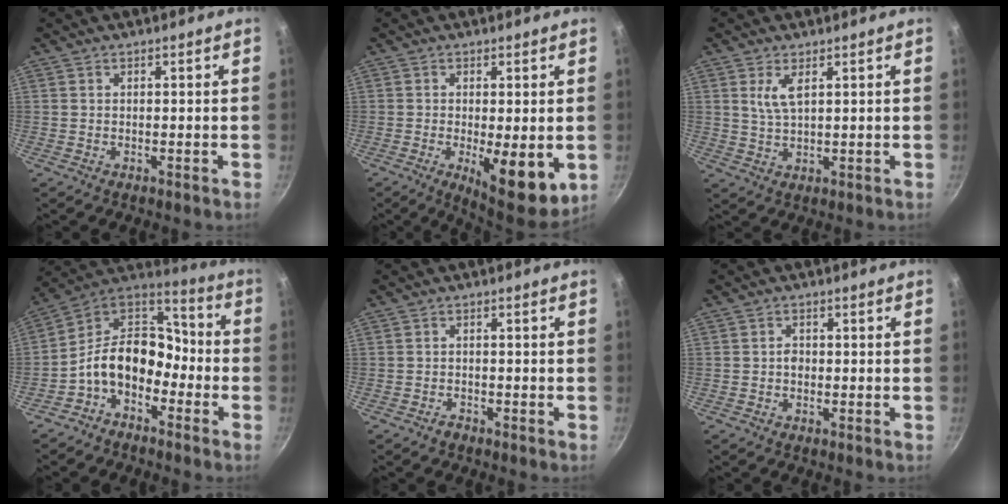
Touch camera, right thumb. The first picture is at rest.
{"total": 11.4, "force": [-2.6, 3.9, 10.4], "torque": [-0.145, -0.025, -0.029]}
{"total": 3.9, "force": [1.6, 1.6, 3.2], "torque": [-0.065, -0.008, 0.038]}
{"total": 13.1, "force": [-4.5, 8.9, 8.5], "torque": [-0.114, 0.086, -0.094]}
{"total": 1.1, "force": [-0.9, 0.6, 0.3], "torque": [-0.005, 0.002, -0.019]}
{"total": 1.7, "force": [-0.2, 1.3, 1.0], "torque": [-0.008, 0.005, -0.005]}